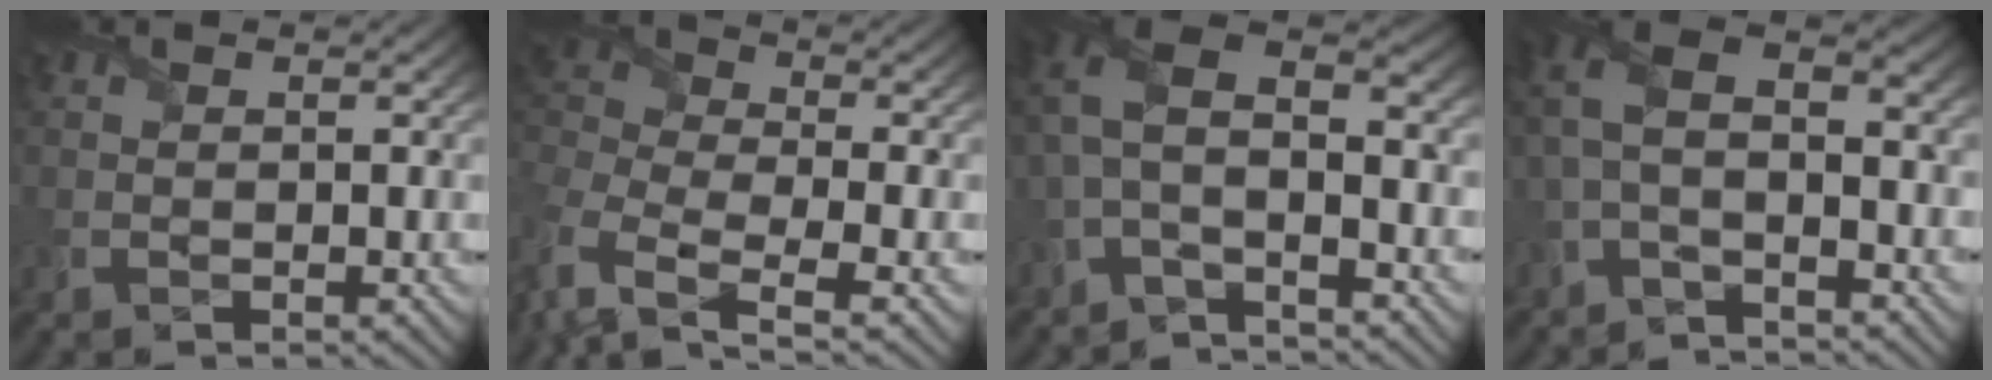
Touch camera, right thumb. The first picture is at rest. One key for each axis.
{"total": 8.9, "fx": -4.3, "fy": 4.3, "fz": 6.5, "tx": -0.192, "ty": -0.015, "tz": -0.090}
{"total": 9.0, "fx": -1.6, "fy": 4.3, "fz": 7.7, "tx": -0.180, "ty": 0.010, "tz": -0.047}
{"total": 7.3, "fx": -1.5, "fy": 3.5, "fz": 6.2, "tx": -0.133, "ty": 0.012, "tz": -0.047}